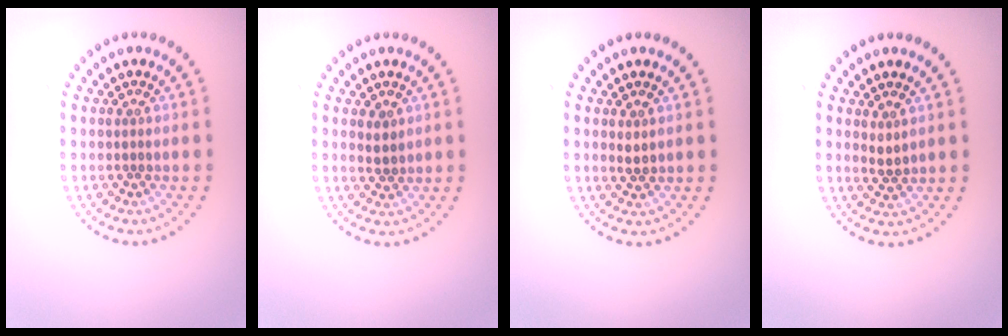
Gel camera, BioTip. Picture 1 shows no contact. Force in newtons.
{"total": 1.0, "press": 0.8, "slide": 0.7}
{"total": 0.7, "press": 0.7, "slide": 0.3}
{"total": 1.0, "press": 0.9, "slide": 0.5}